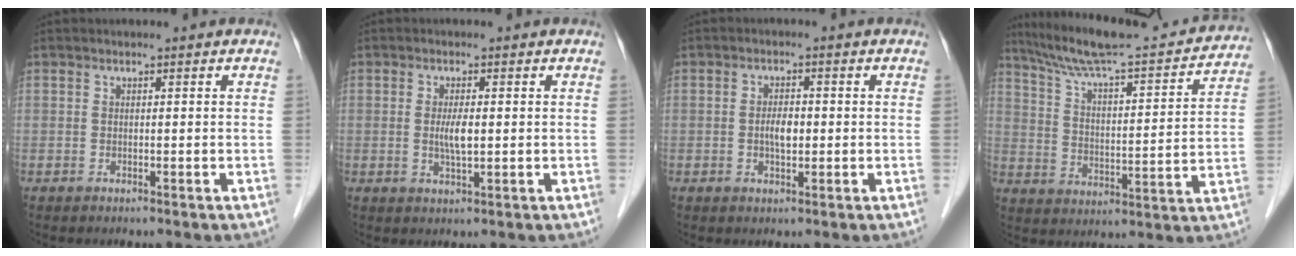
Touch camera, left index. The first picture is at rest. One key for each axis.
{"total": 2.9, "fx": 0.1, "fy": 0.6, "fz": 2.8, "tx": -0.057, "ty": -0.004, "tz": 0.005}
{"total": 2.7, "fx": -0.2, "fy": 1.2, "fz": 2.4, "tx": -0.046, "ty": 0.002, "tz": -0.003}
{"total": 22.3, "fx": 20.3, "fy": 1.8, "fz": 9.1, "tx": -0.149, "ty": -0.008, "tz": 0.290}